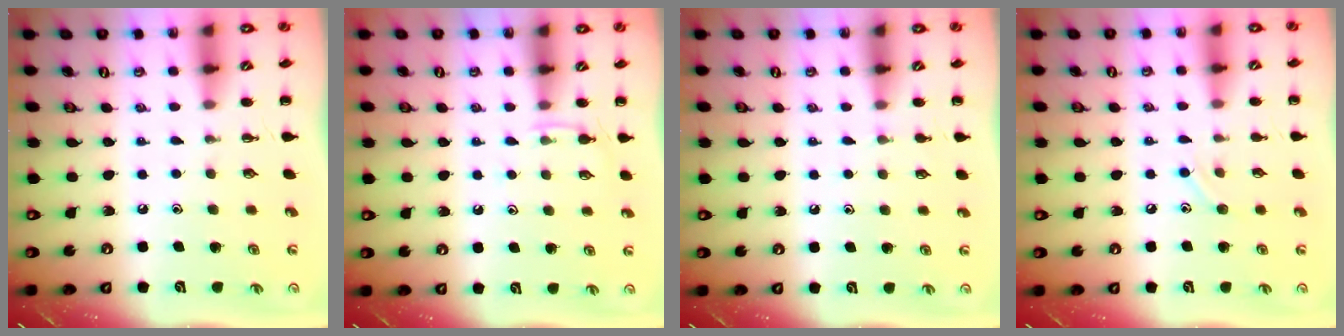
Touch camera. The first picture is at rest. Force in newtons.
{"total": 4.3, "press": 4.1, "slide": 1.4}
{"total": 3.7, "press": 3.5, "slide": 1.3}
{"total": 6.4, "press": 6.2, "slide": 1.6}